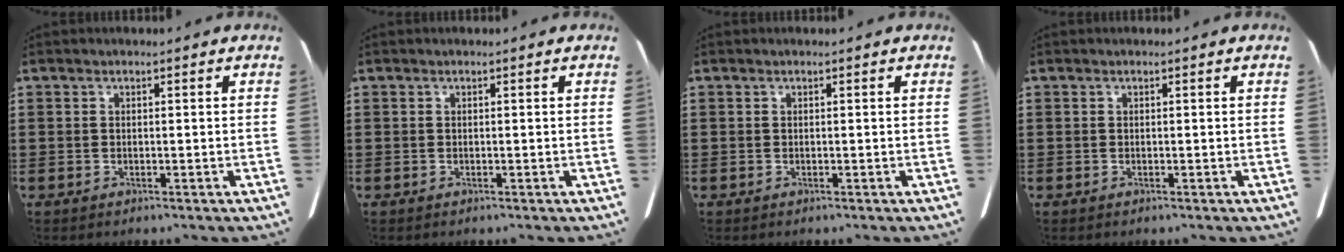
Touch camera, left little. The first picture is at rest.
{"total": 0.0}
{"total": 0.0}
{"total": 0.0}